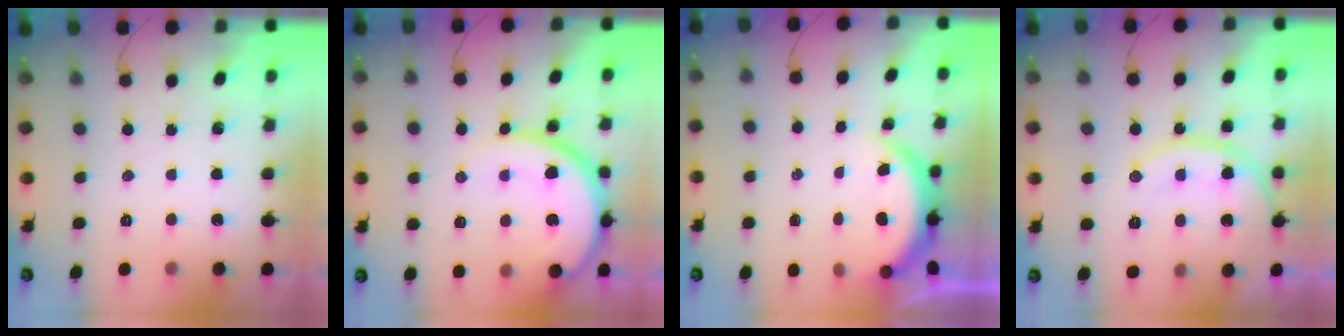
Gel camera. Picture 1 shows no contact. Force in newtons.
{"total": 13.8, "press": 13.8, "slide": 1.2}
{"total": 3.8, "press": 3.8, "slide": 0.3}
{"total": 15.1, "press": 15.0, "slide": 1.7}